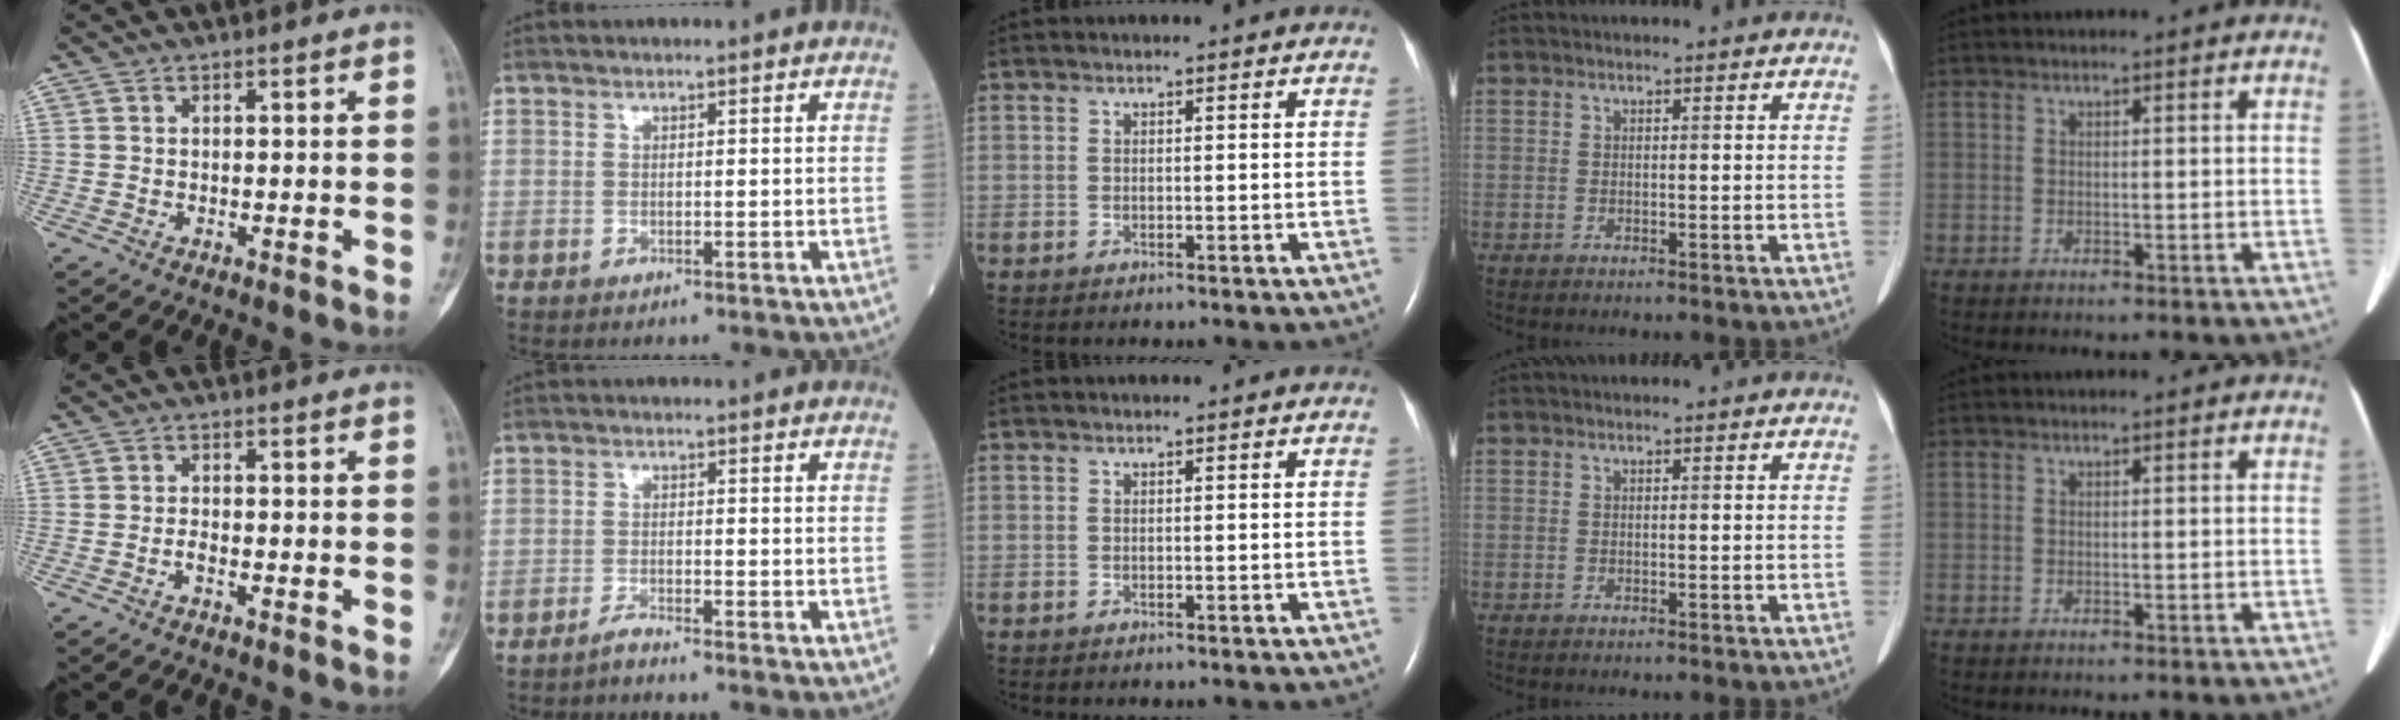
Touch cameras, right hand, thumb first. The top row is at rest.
{"thumb": {"total": 1.2, "force": [-0.8, 0.4, 0.9], "torque": [-0.015, 0.004, -0.016]}, "index": {"total": 1.7, "force": [-1.6, -0.4, 0.4], "torque": [-0.013, -0.005, -0.030]}}